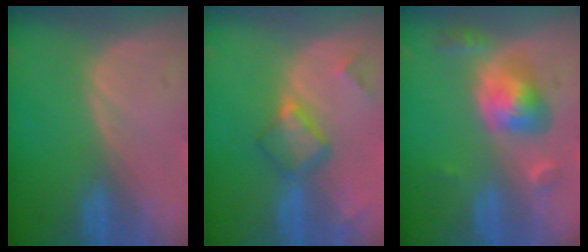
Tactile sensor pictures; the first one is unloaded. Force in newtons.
{"total": 5.6, "press": 4.9, "slide": 2.7}
{"total": 6.0, "press": 5.5, "slide": 2.5}